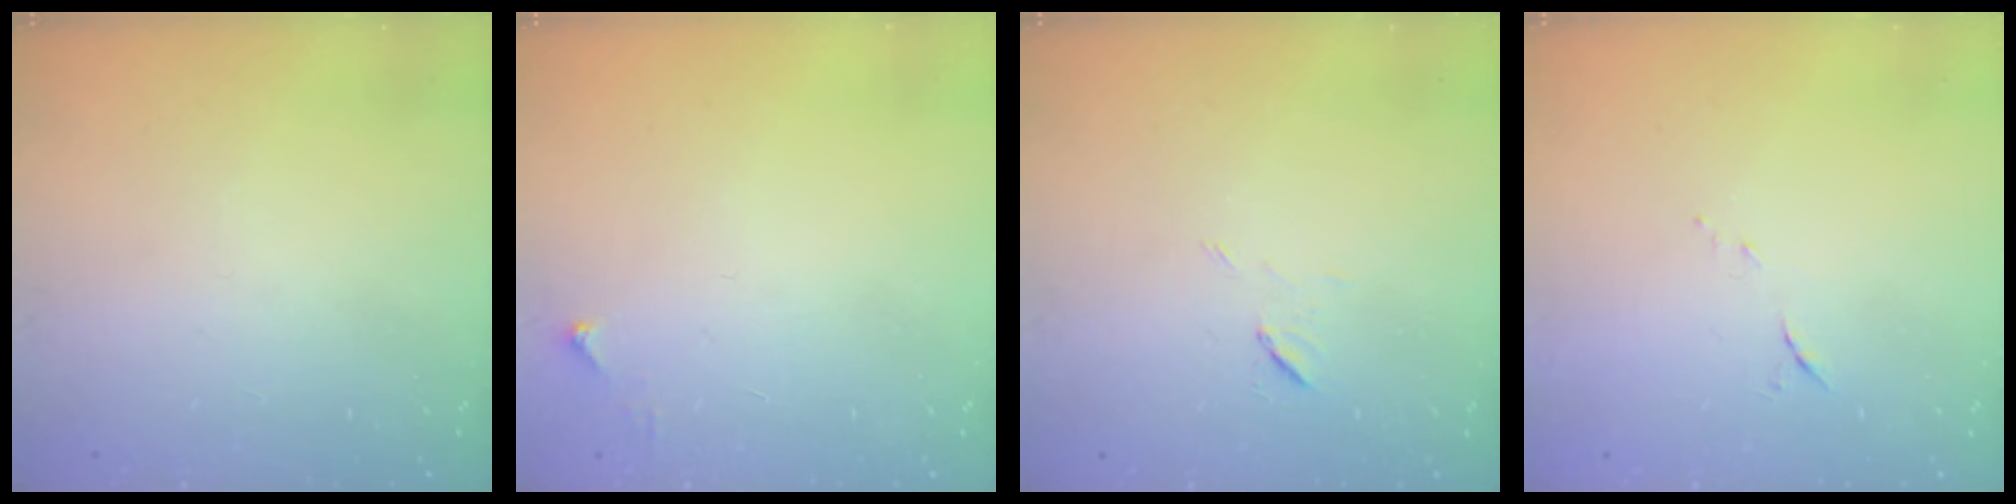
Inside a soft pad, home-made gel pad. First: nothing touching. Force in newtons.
{"total": 3.5, "press": 3.4, "slide": 0.4}
{"total": 6.6, "press": 6.3, "slide": 2.0}
{"total": 5.5, "press": 5.4, "slide": 1.1}